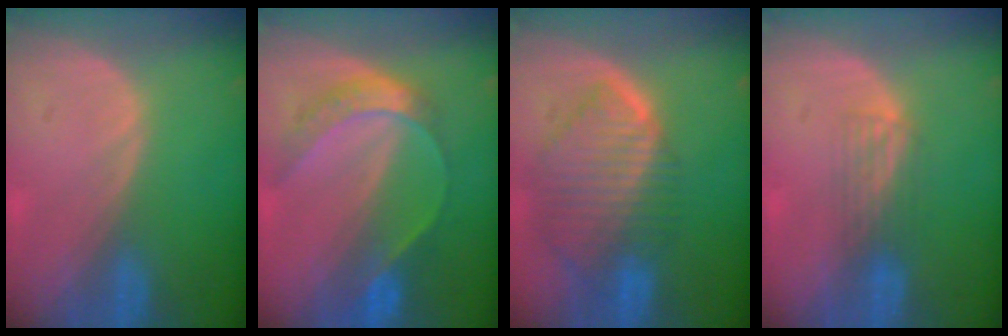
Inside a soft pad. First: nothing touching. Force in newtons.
{"total": 7.1, "press": 6.0, "slide": 3.9}
{"total": 10.1, "press": 8.6, "slide": 5.2}
{"total": 2.9, "press": 2.6, "slide": 1.2}